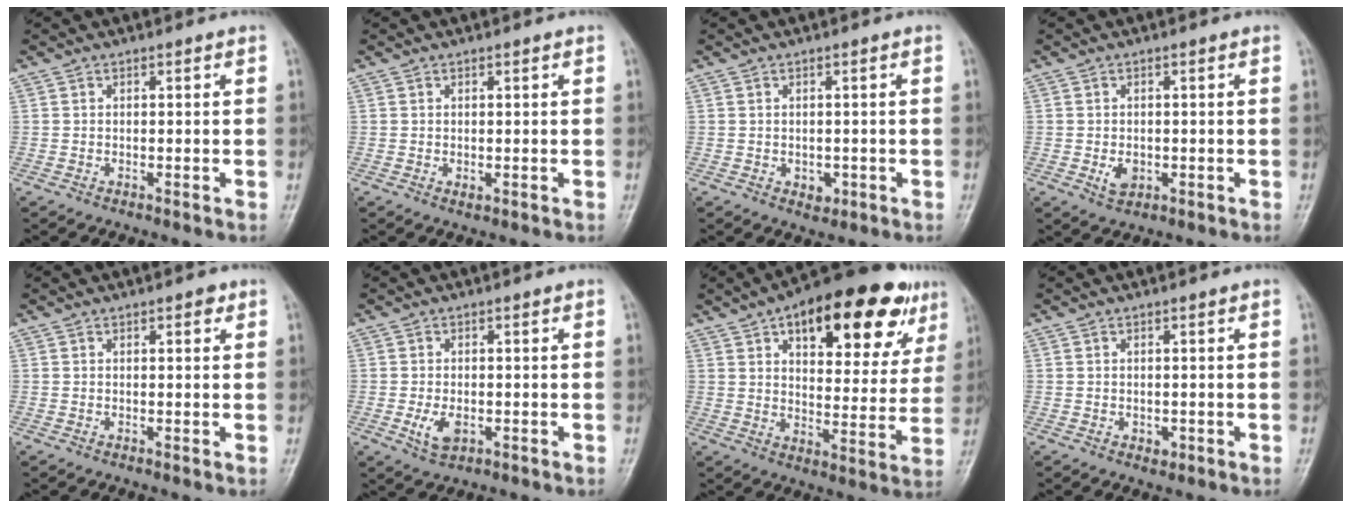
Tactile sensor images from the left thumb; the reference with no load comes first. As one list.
[{"total": 1.0, "force": [0.2, 0.6, 0.8], "torque": [-0.012, -0.003, 0.006]}, {"total": 2.2, "force": [-0.5, 1.7, 1.3], "torque": [-0.010, 0.000, -0.001]}, {"total": 2.8, "force": [-0.6, 2.1, 1.9], "torque": [-0.027, -0.001, -0.005]}, {"total": 1.6, "force": [0.9, 0.7, 1.2], "torque": [-0.011, -0.001, 0.009]}, {"total": 3.8, "force": [-0.9, 2.3, 2.9], "torque": [-0.057, -0.006, -0.012]}, {"total": 24.6, "force": [12.7, 10.8, 18.1], "torque": [-0.216, -0.010, 0.181]}, {"total": 1.3, "force": [-0.2, 1.0, 0.7], "torque": [-0.007, 0.000, 0.000]}]